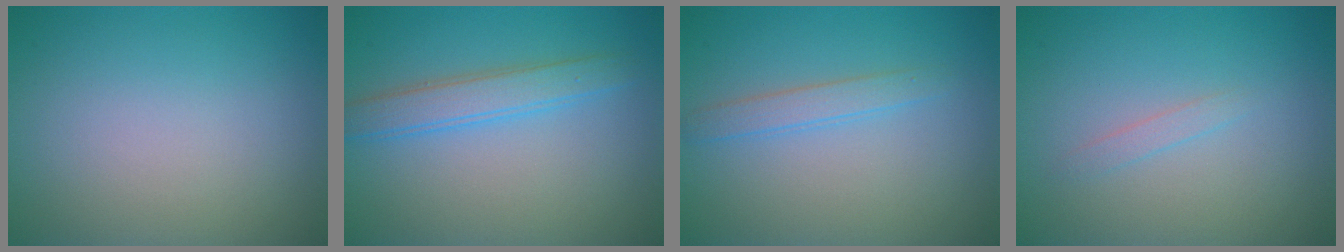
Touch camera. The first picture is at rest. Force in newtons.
{"total": 3.0, "press": 3.0, "slide": 0.0}
{"total": 1.7, "press": 1.7, "slide": 0.0}
{"total": 0.8, "press": 0.8, "slide": 0.1}